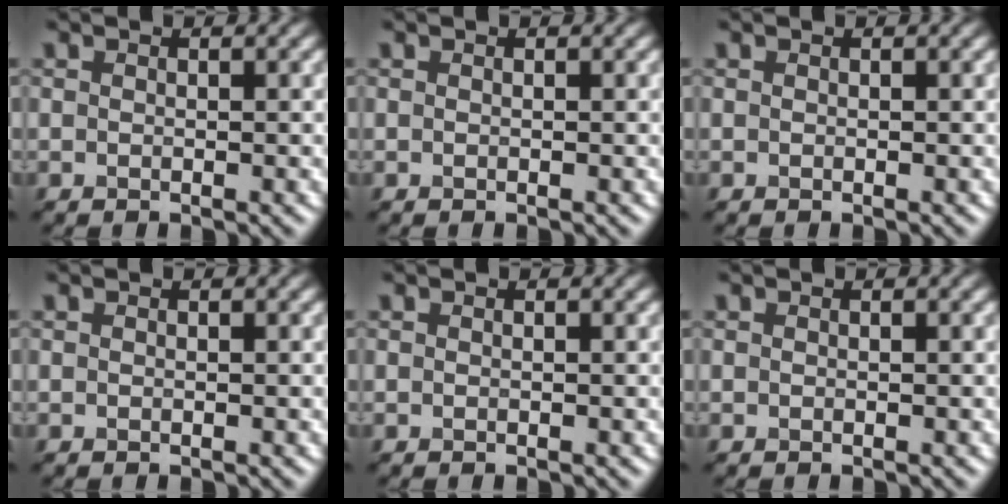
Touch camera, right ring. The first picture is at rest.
{"total": 0.0}
{"total": 0.0}
{"total": 0.0}
{"total": 0.0}
{"total": 0.0}